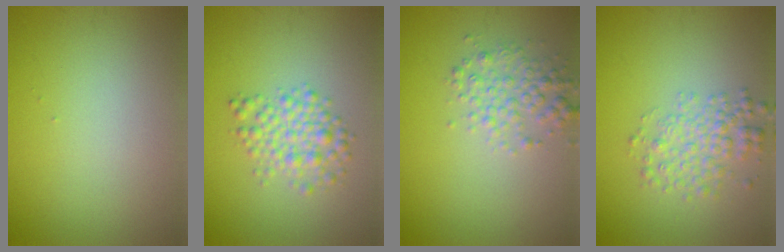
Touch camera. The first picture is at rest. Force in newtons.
{"total": 3.2, "press": 3.2, "slide": 0.0}
{"total": 2.7, "press": 2.7, "slide": 0.0}
{"total": 3.2, "press": 3.2, "slide": 0.1}